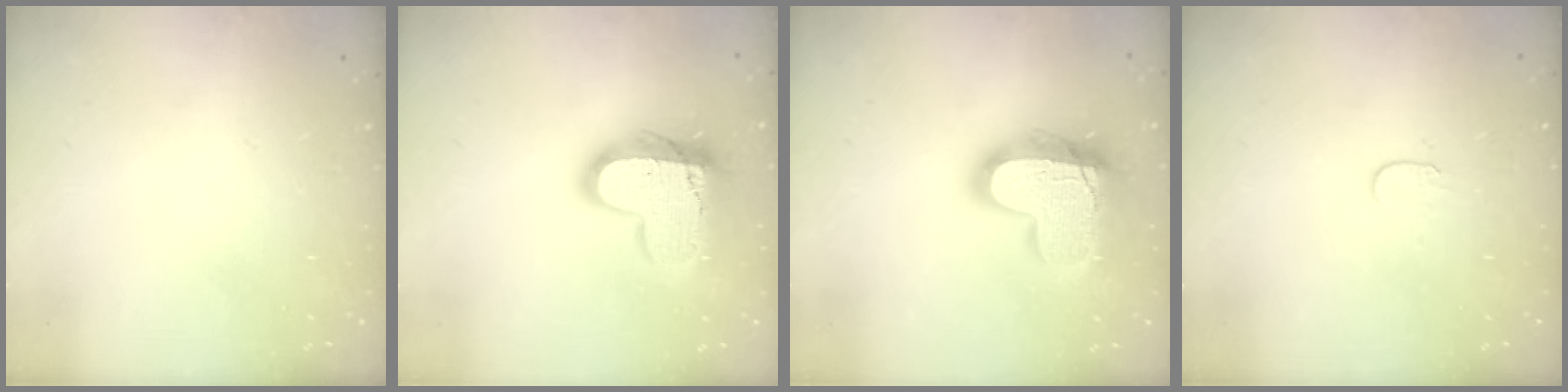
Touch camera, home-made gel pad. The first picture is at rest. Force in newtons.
{"total": 19.0, "press": 19.0, "slide": 1.5}
{"total": 19.3, "press": 19.2, "slide": 1.6}
{"total": 3.9, "press": 3.8, "slide": 0.4}